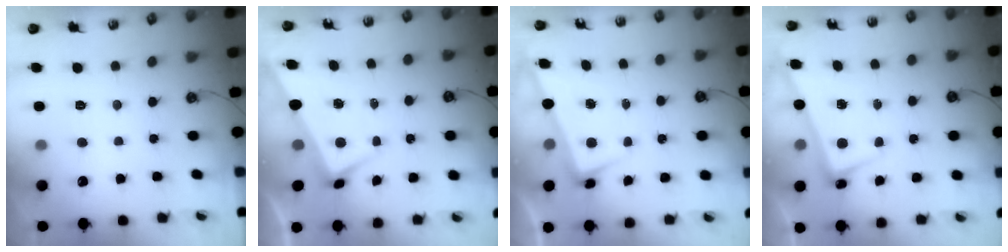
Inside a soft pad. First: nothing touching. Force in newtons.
{"total": 2.8, "press": 2.8, "slide": 0.6}
{"total": 3.1, "press": 2.9, "slide": 1.0}
{"total": 2.4, "press": 2.3, "slide": 0.9}